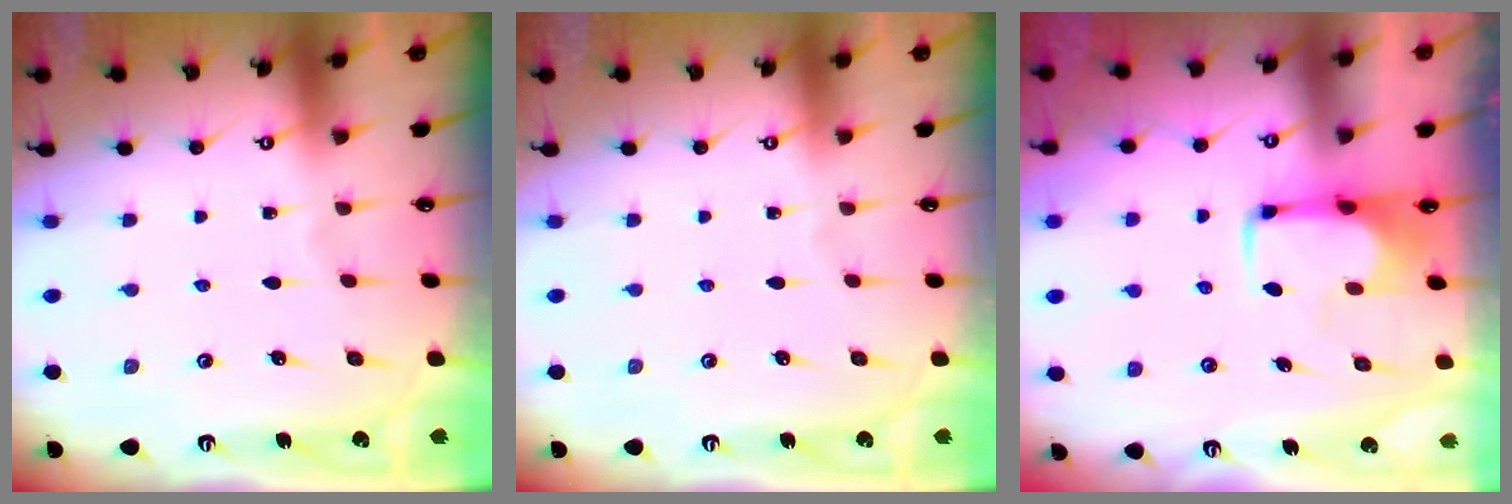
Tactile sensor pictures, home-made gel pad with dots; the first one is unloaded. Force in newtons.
{"total": 0.0}
{"total": 1.7, "press": 1.7, "slide": 0.4}